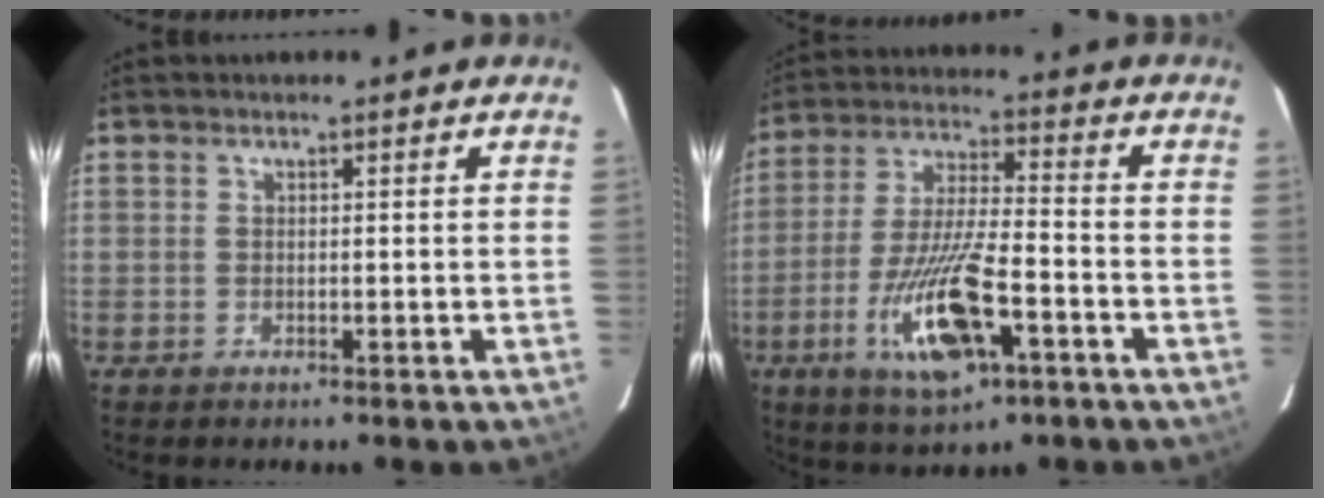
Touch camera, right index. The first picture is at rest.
{"total": 14.2, "force": [-5.9, 3.1, 12.5], "torque": [-0.249, -0.015, -0.099]}